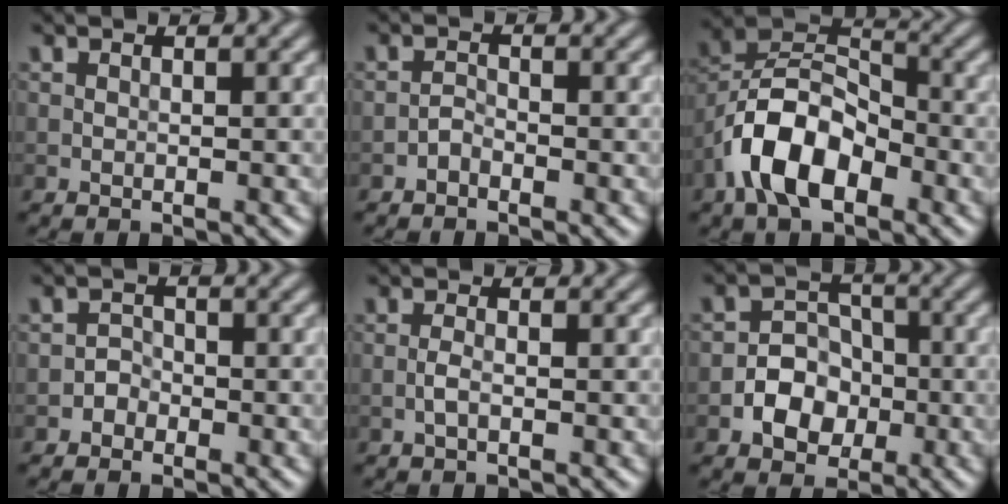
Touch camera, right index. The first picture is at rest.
{"total": 0.9, "force": [-0.7, 0.4, 0.4], "torque": [-0.006, 0.003, -0.017]}
{"total": 8.1, "force": [-4.1, 4.3, 5.5], "torque": [-0.099, 0.011, -0.086]}
{"total": 1.1, "force": [-0.7, 0.9, 0.1], "torque": [0.004, 0.005, -0.013]}
{"total": 1.1, "force": [-0.4, 0.3, 1.0], "torque": [-0.022, 0.001, -0.011]}
{"total": 3.9, "force": [-1.3, 3.1, 1.9], "torque": [-0.018, 0.004, -0.024]}